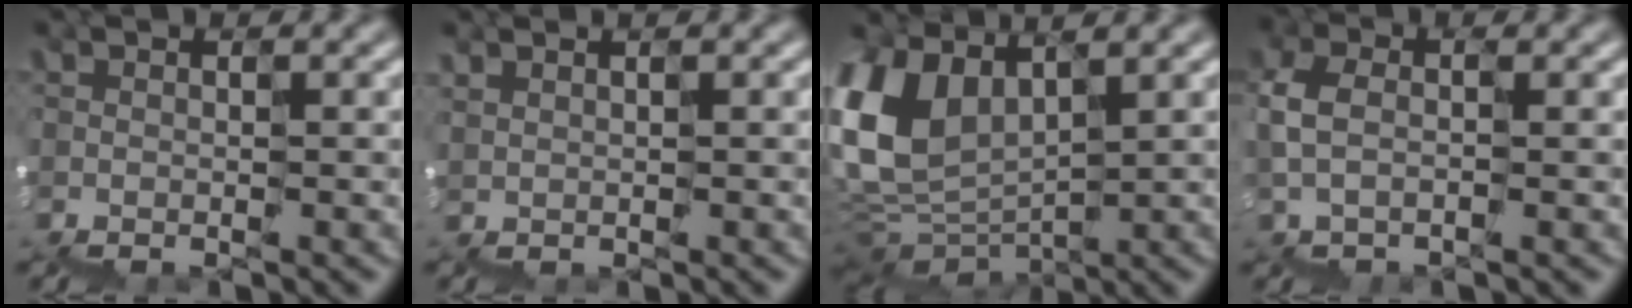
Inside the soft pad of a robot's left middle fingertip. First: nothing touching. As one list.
[{"total": 1.0, "force": [0.7, -0.2, -0.6], "torque": [0.010, 0.009, 0.019]}, {"total": 5.8, "force": [2.8, 4.0, 3.1], "torque": [-0.113, 0.010, 0.056]}, {"total": 0.6, "force": [0.3, 0.5, 0.2], "torque": [-0.024, 0.018, -0.003]}]